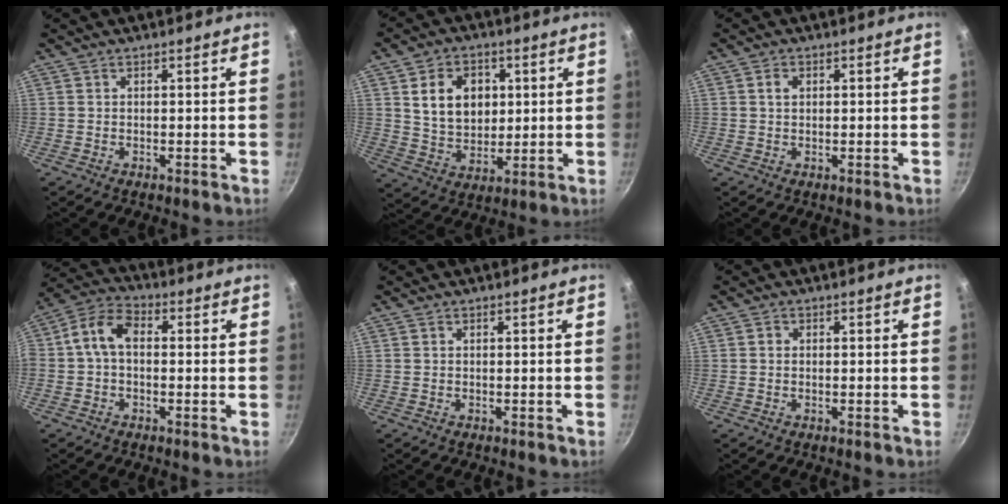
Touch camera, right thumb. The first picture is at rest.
{"total": 12.0, "force": [3.0, 9.1, 7.3], "torque": [-0.098, -0.011, 0.056]}
{"total": 1.9, "force": [0.6, 1.4, 1.2], "torque": [-0.017, 0.004, 0.010]}
{"total": 7.9, "force": [0.1, 5.2, 6.0], "torque": [-0.113, 0.031, -0.015]}
{"total": 0.0}
{"total": 0.9, "force": [0.2, 0.8, 0.4], "torque": [-0.006, 0.006, 0.002]}